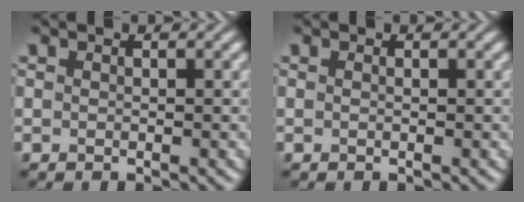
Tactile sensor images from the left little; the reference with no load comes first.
{"total": 0.0}